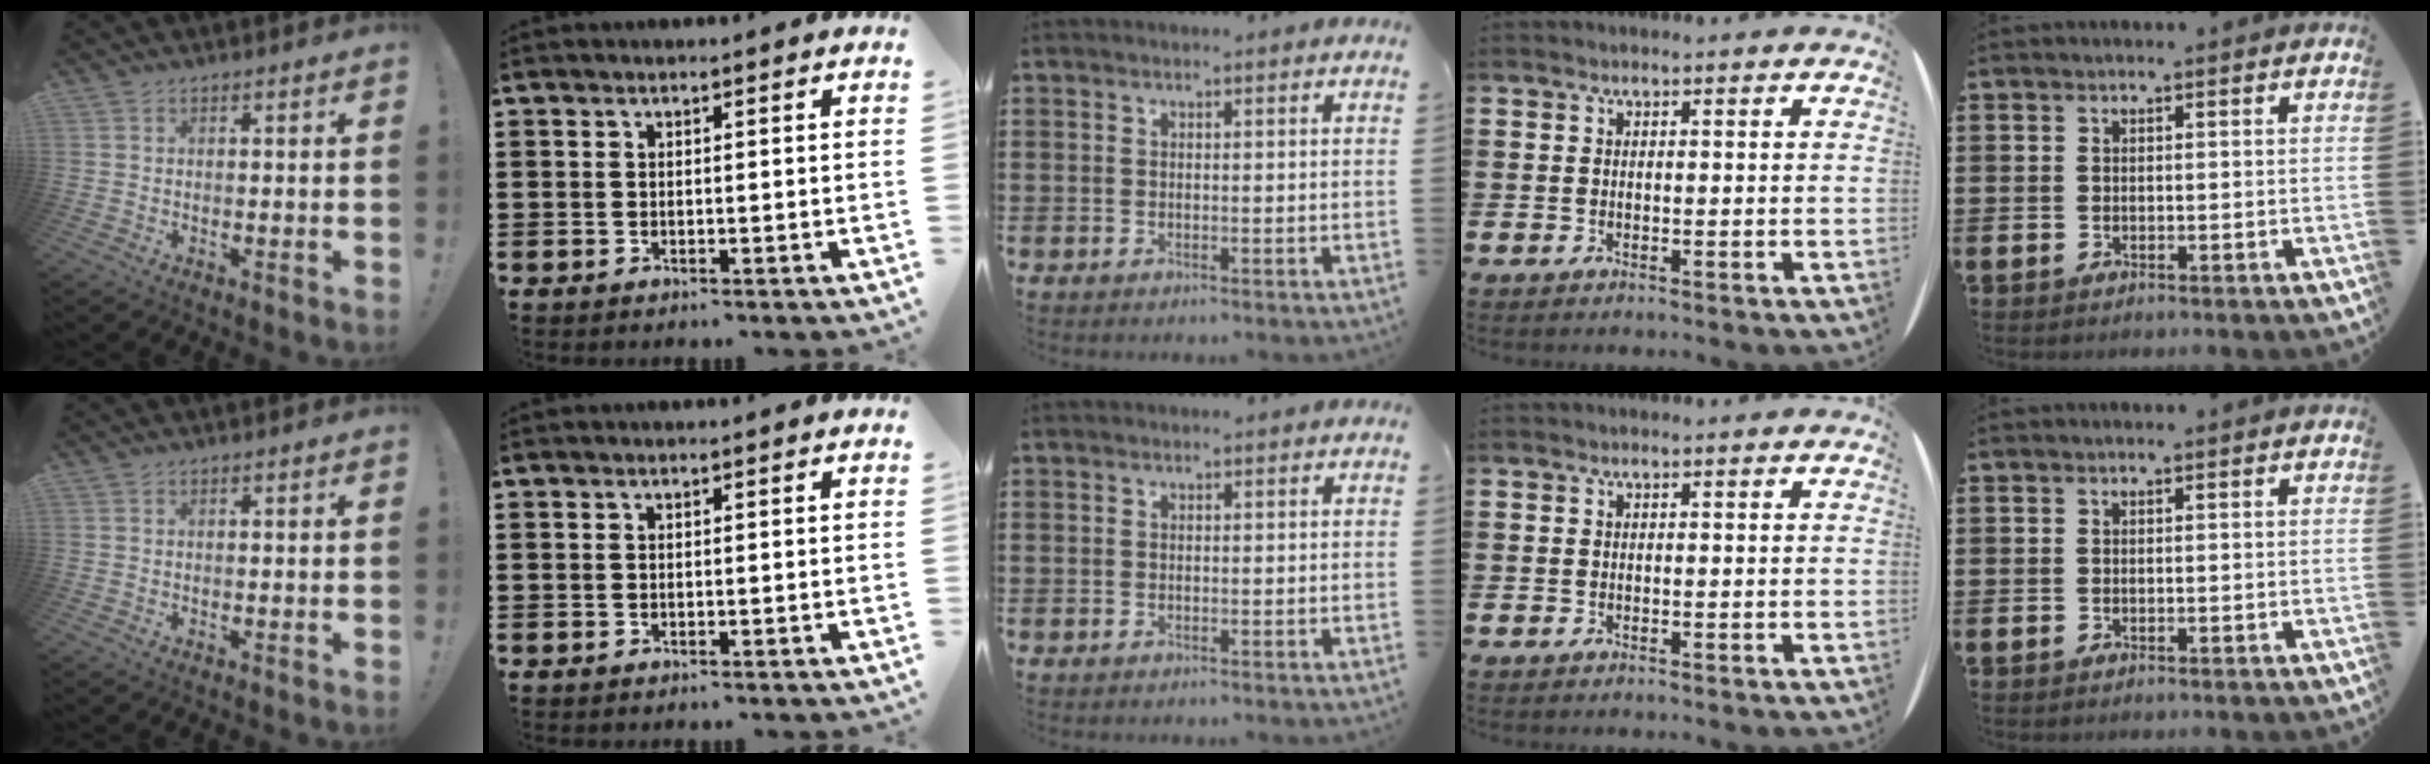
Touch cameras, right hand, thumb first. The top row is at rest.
{}